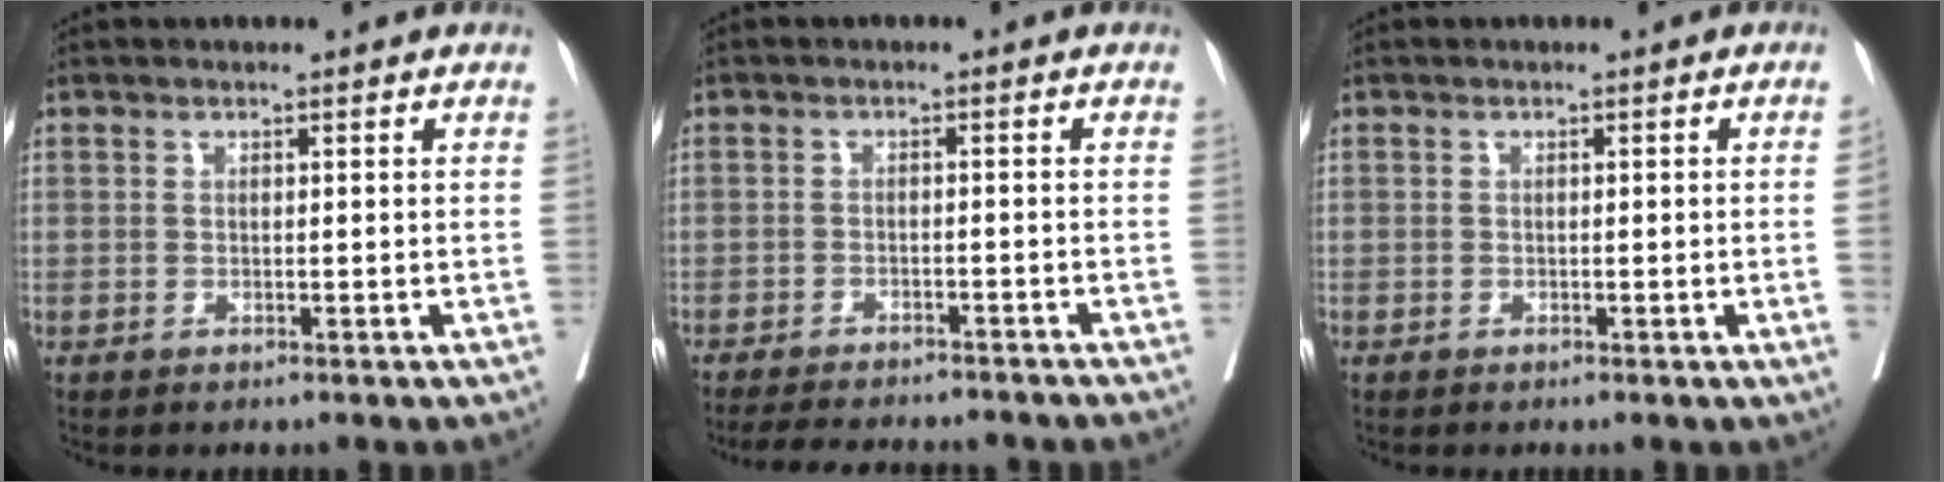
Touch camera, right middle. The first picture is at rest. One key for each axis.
{"total": 12.0, "fx": -10.9, "fy": 2.5, "fz": 4.6, "tx": -0.066, "ty": -0.010, "tz": -0.136}
{"total": 1.4, "fx": -0.2, "fy": -0.2, "fz": 1.3, "tx": -0.019, "ty": 0.003, "tz": 0.001}